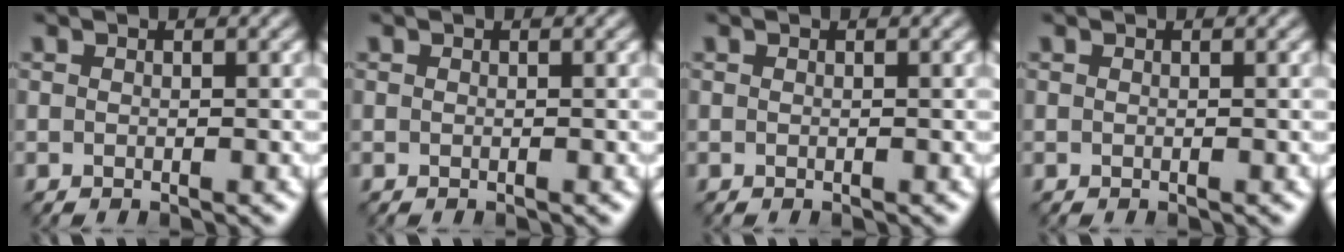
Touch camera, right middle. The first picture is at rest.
{"total": 0.0}
{"total": 0.0}
{"total": 0.0}